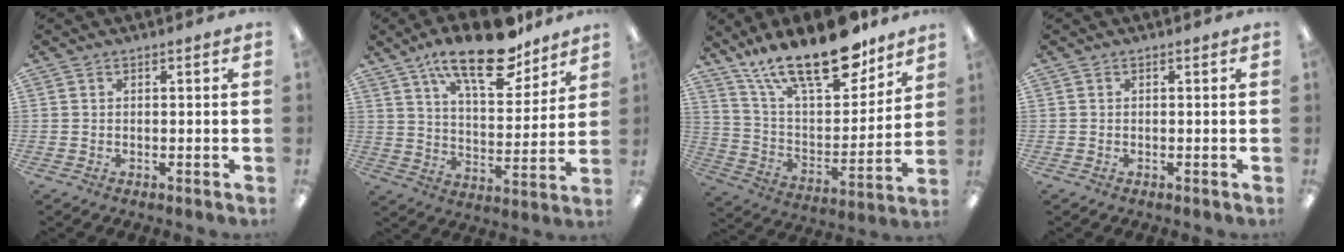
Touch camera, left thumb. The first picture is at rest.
{"total": 19.4, "force": [13.3, 7.5, 12.0], "torque": [-0.190, -0.071, 0.220]}
{"total": 23.3, "force": [17.0, 8.2, 13.7], "torque": [-0.232, -0.106, 0.295]}
{"total": 0.0}